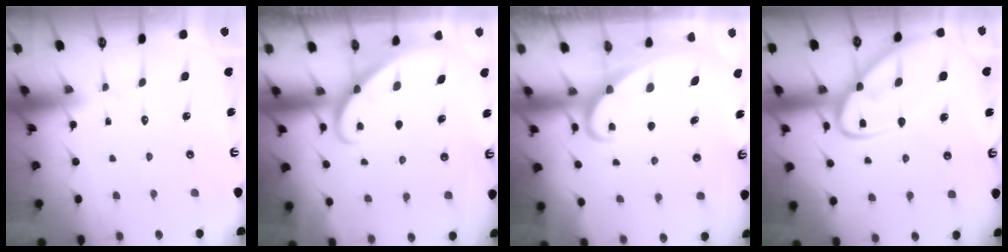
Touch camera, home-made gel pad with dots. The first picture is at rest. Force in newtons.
{"total": 3.6, "press": 3.6, "slide": 0.1}
{"total": 2.3, "press": 2.3, "slide": 0.3}
{"total": 13.6, "press": 13.5, "slide": 1.2}